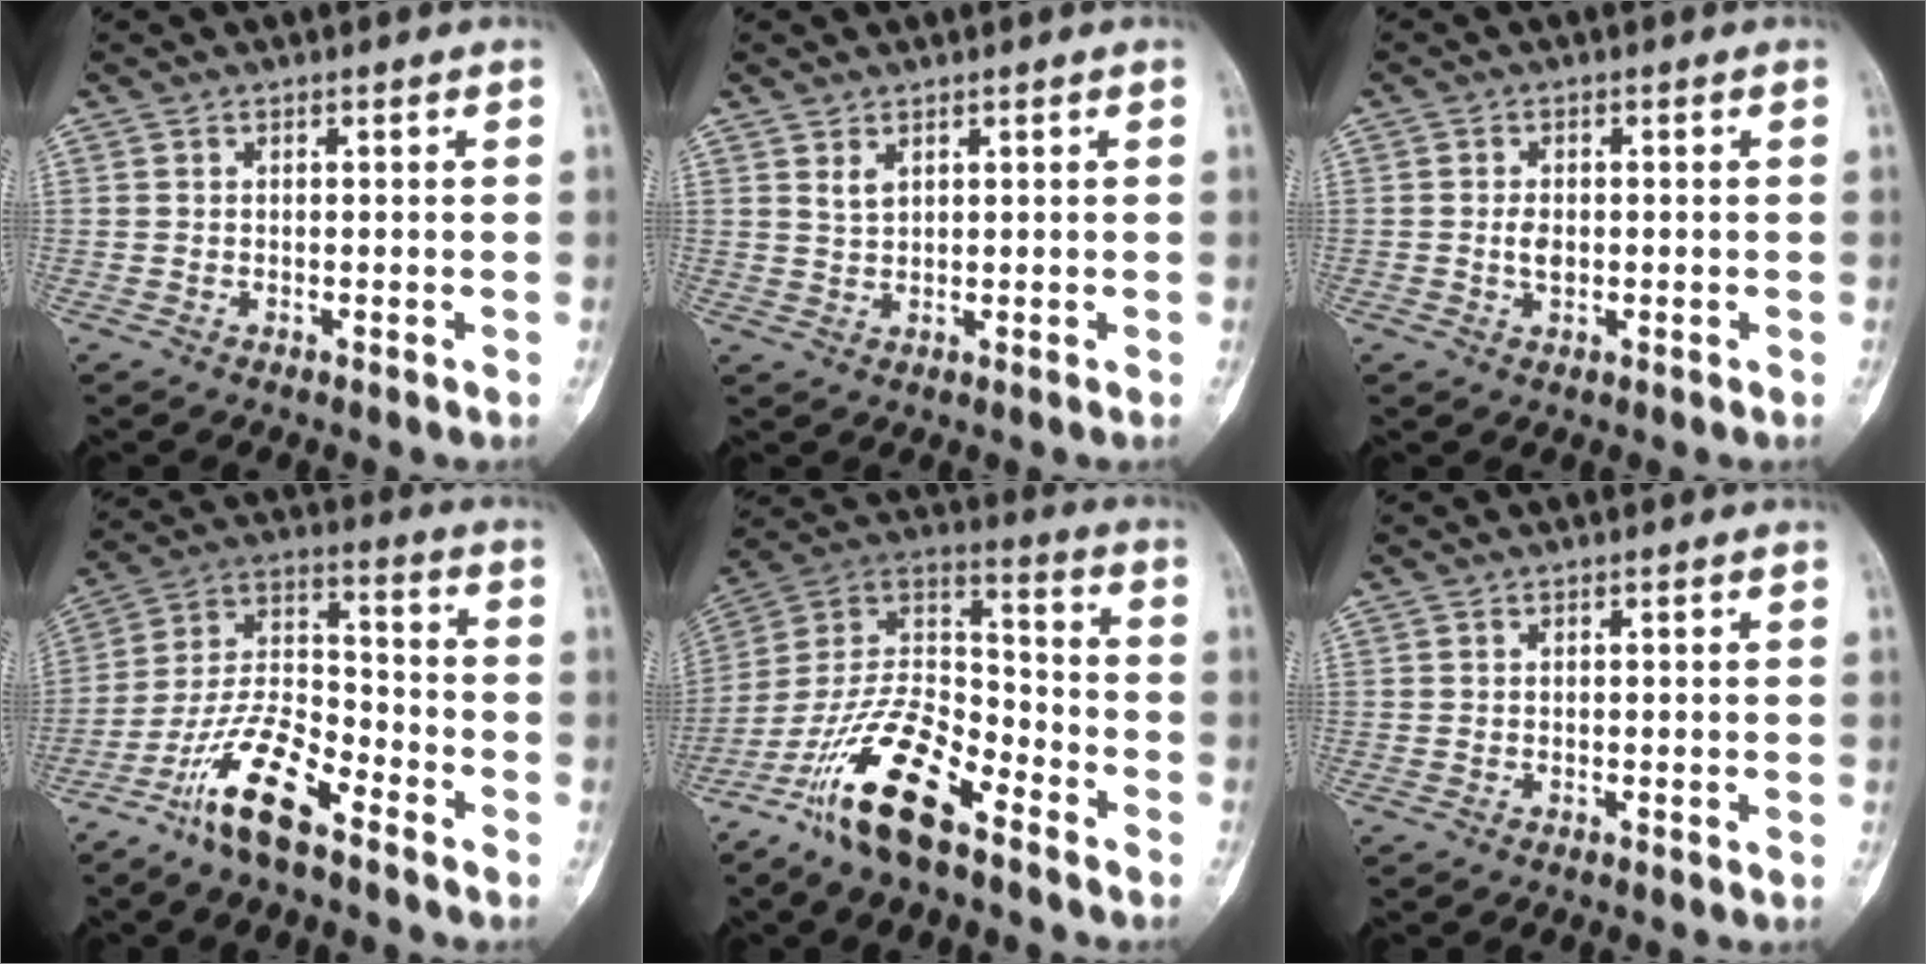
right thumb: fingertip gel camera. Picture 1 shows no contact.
{"total": 1.8, "force": [1.1, 0.8, 1.1], "torque": [-0.020, -0.006, 0.027]}
{"total": 2.3, "force": [-0.1, 1.5, 1.7], "torque": [-0.021, 0.003, -0.003]}
{"total": 13.6, "force": [-9.1, 4.4, 9.0], "torque": [-0.178, 0.066, -0.178]}
{"total": 17.8, "force": [-11.5, 6.7, 11.9], "torque": [-0.217, 0.077, -0.218]}
{"total": 0.0}